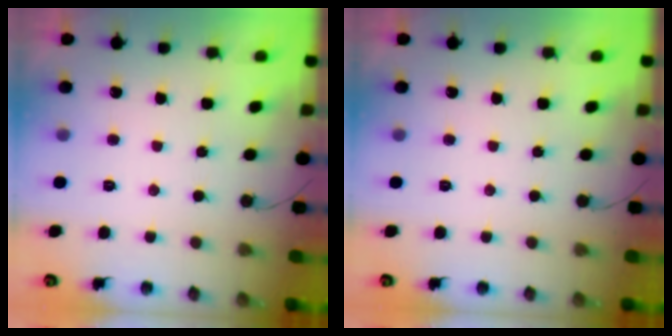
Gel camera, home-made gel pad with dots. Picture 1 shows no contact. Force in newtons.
{"total": 0.0}